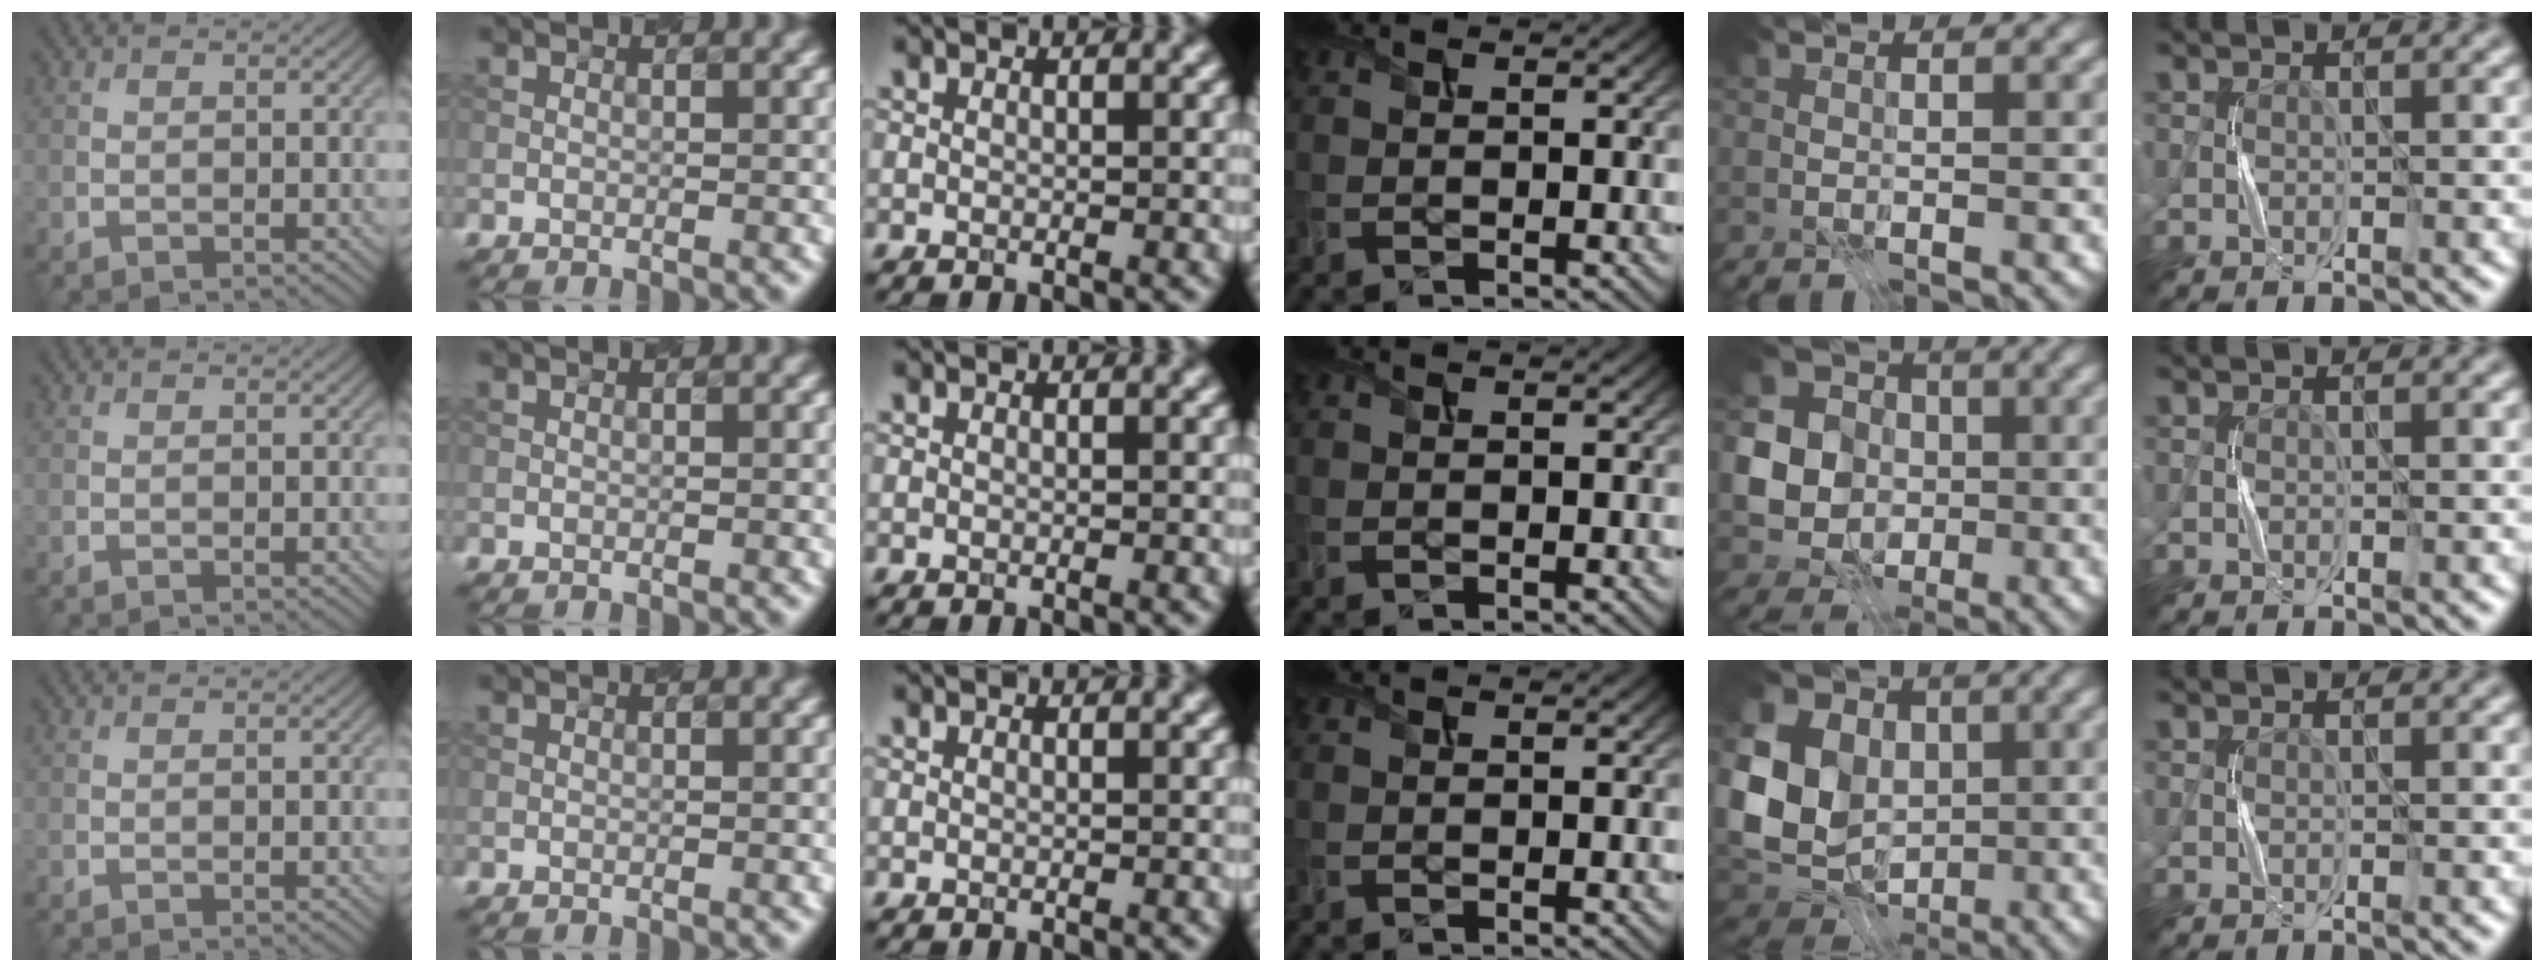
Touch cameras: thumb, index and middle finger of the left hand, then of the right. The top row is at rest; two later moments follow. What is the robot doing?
{"motion": "press", "object": "calculator"}